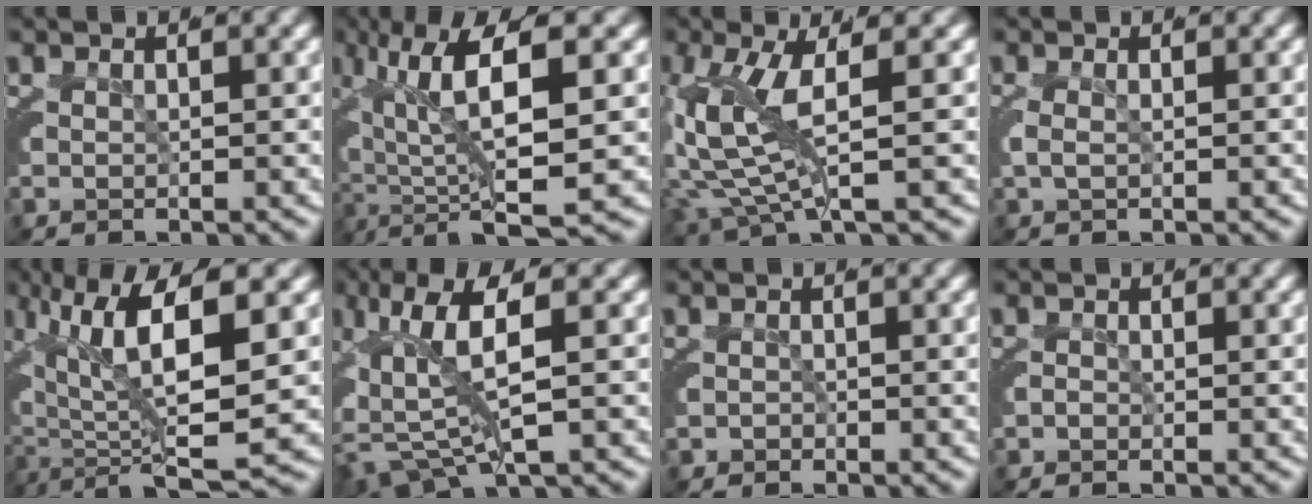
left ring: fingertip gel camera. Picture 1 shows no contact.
{"total": 8.1, "force": [-0.4, 2.5, 7.7], "torque": [-0.129, -0.003, -0.002]}
{"total": 5.4, "force": [0.3, 2.4, 4.8], "torque": [-0.116, -0.001, 0.010]}
{"total": 1.1, "force": [-0.4, 0.8, 0.7], "torque": [-0.024, -0.003, -0.006]}
{"total": 9.4, "force": [-1.4, 3.3, 8.6], "torque": [-0.148, -0.016, -0.007]}
{"total": 7.8, "force": [-0.6, 4.4, 6.5], "torque": [-0.136, -0.010, -0.001]}
{"total": 1.7, "force": [-0.6, 1.6, -0.2], "torque": [-0.006, 0.000, -0.015]}
{"total": 1.3, "force": [-0.7, 1.1, 0.1], "torque": [-0.004, 0.004, -0.019]}